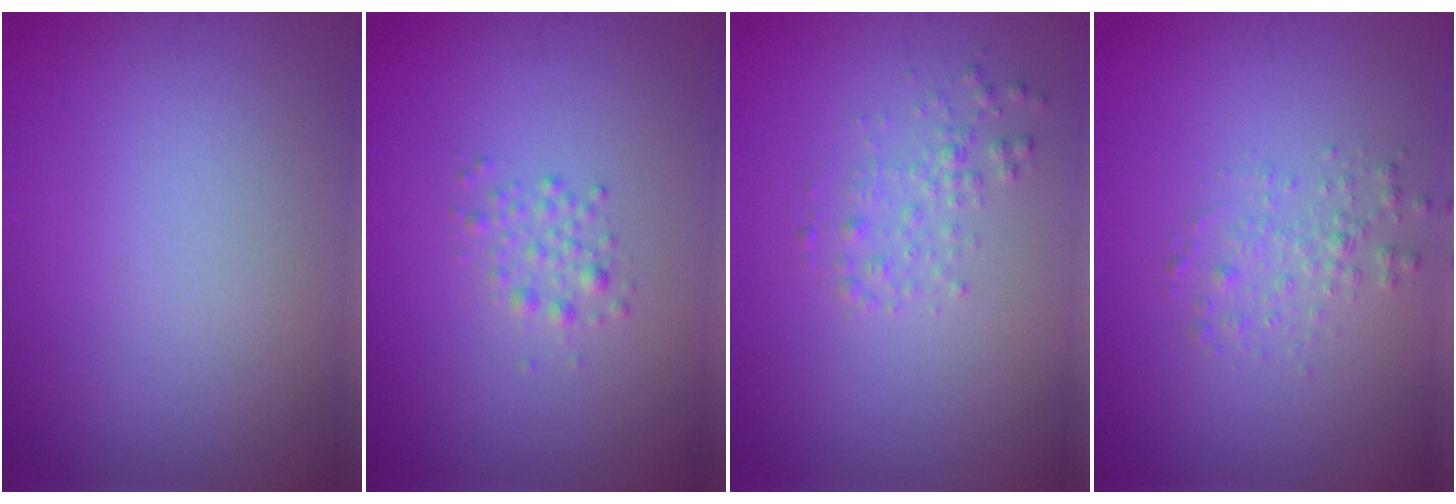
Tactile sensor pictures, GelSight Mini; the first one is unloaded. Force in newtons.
{"total": 1.3, "press": 1.3, "slide": 0.0}
{"total": 1.6, "press": 1.6, "slide": 0.0}
{"total": 1.6, "press": 1.6, "slide": 0.1}